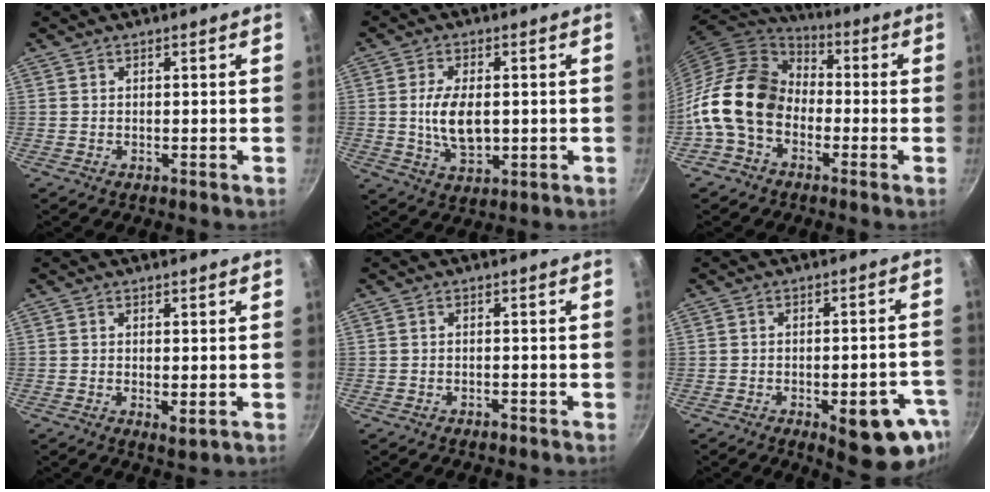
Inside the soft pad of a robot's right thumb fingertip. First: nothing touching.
{"total": 8.9, "force": [-0.1, 4.8, 7.5], "torque": [-0.130, -0.004, 0.003]}
{"total": 15.5, "force": [-3.5, 11.5, 9.8], "torque": [-0.148, 0.047, -0.089]}
{"total": 2.3, "force": [-0.1, 0.9, 2.1], "torque": [-0.035, -0.009, 0.000]}
{"total": 1.3, "force": [-0.9, 0.5, 0.7], "torque": [-0.014, 0.009, -0.014]}
{"total": 14.1, "force": [-5.9, 5.5, 11.5], "torque": [-0.102, 0.021, -0.071]}